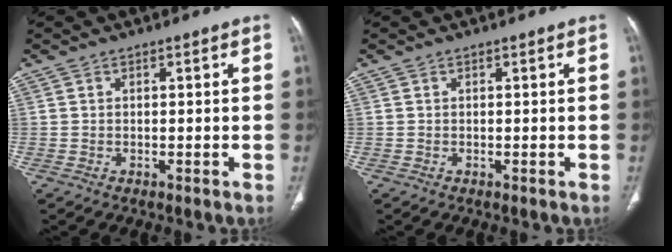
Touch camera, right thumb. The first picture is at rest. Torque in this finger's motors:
{"motor_torque": [-0.02, 0.02, -0.05, 0.04, 0.00]}